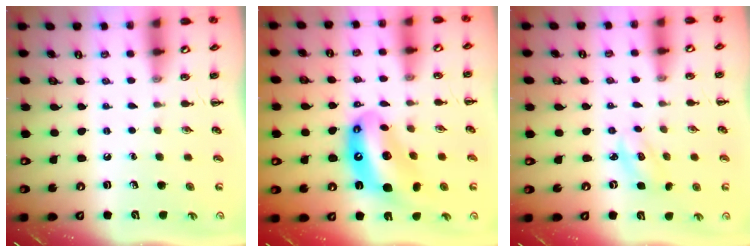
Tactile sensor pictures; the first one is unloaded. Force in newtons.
{"total": 13.6, "press": 13.1, "slide": 3.7}
{"total": 2.6, "press": 2.5, "slide": 0.6}